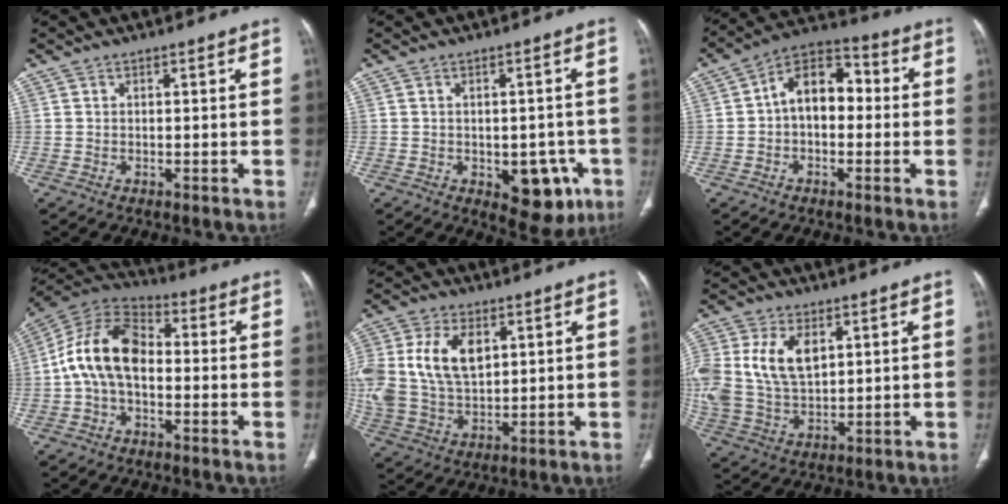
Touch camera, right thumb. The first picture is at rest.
{"total": 9.9, "force": [-3.6, 5.6, 7.3], "torque": [-0.050, 0.011, -0.033]}
{"total": 11.1, "force": [0.0, 7.3, 8.3], "torque": [-0.104, 0.039, -0.015]}
{"total": 13.7, "force": [-0.9, 8.7, 10.6], "torque": [-0.192, 0.037, -0.029]}
{"total": 17.7, "force": [4.3, 11.7, 12.6], "torque": [-0.271, -0.003, 0.089]}
{"total": 15.9, "force": [4.0, 10.4, 11.4], "torque": [-0.247, -0.005, 0.087]}